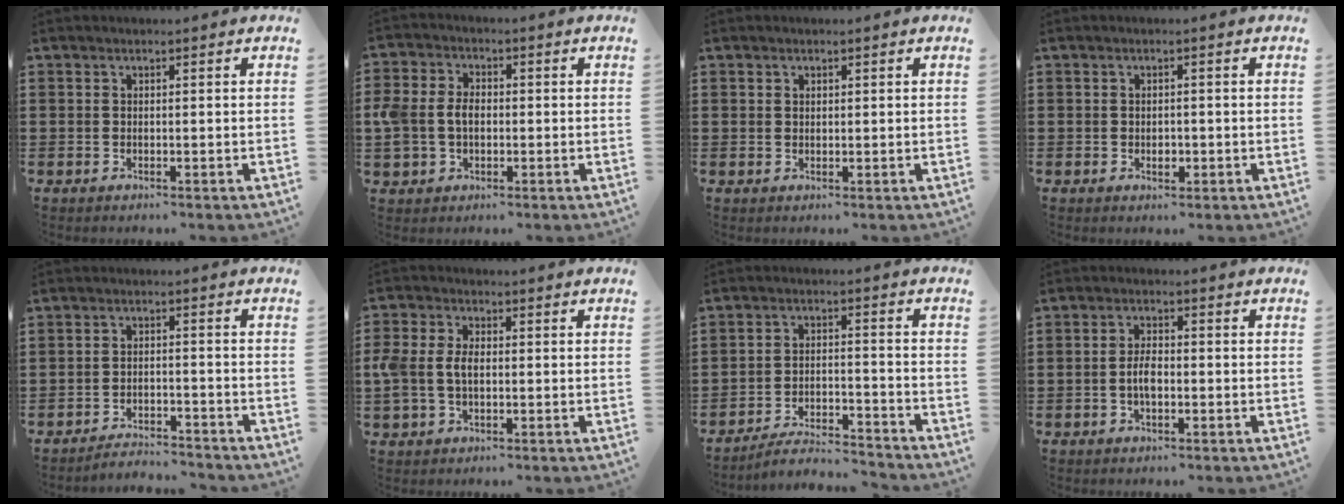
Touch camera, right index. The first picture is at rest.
{"total": 4.7, "force": [-0.4, 3.6, 3.0], "torque": [-0.090, 0.003, -0.017]}
{"total": 0.8, "force": [0.6, 0.6, 0.1], "torque": [-0.004, 0.002, 0.011]}
{"total": 1.4, "force": [-0.2, 0.9, 1.1], "torque": [-0.020, 0.002, -0.003]}
{"total": 3.2, "force": [-3.2, 0.2, 0.1], "torque": [-0.008, 0.003, -0.069]}
{"total": 4.7, "force": [-0.2, 3.2, 3.4], "torque": [-0.097, 0.001, -0.013]}
{"total": 5.1, "force": [-4.9, 0.4, 1.3], "torque": [-0.030, 0.001, -0.098]}
{"total": 3.3, "force": [-0.7, 1.5, 2.9], "torque": [-0.069, -0.001, -0.017]}